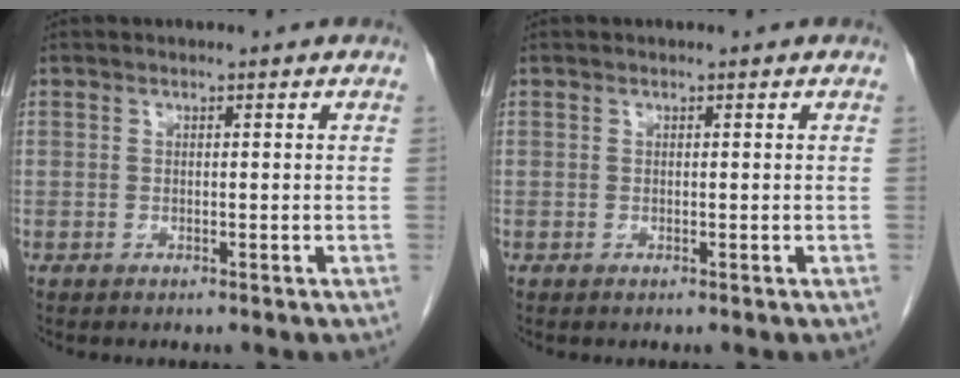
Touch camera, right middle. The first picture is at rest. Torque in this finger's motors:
{"motor_torque": [-0.11, -0.11, 0.01, 0.00]}